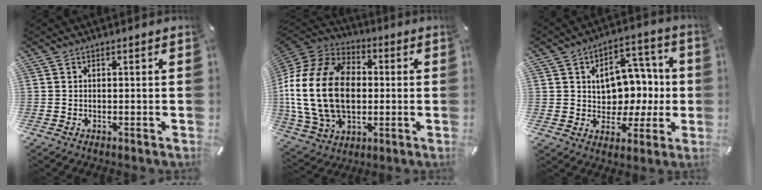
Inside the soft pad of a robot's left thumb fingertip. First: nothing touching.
{"total": 23.3, "force": [-0.7, 17.1, 15.8], "torque": [-0.342, 0.015, -0.011]}
{"total": 11.9, "force": [1.8, 10.1, 6.0], "torque": [-0.075, -0.016, 0.039]}